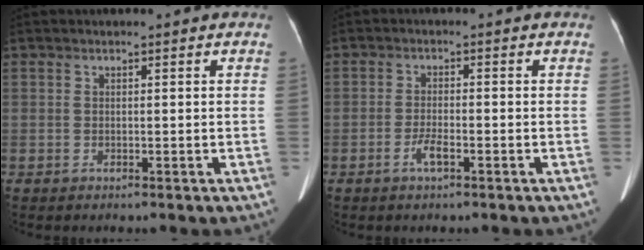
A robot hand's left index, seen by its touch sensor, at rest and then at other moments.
{"total": 2.5, "force": [-1.5, 0.5, 2.0], "torque": [-0.043, -0.001, -0.027]}